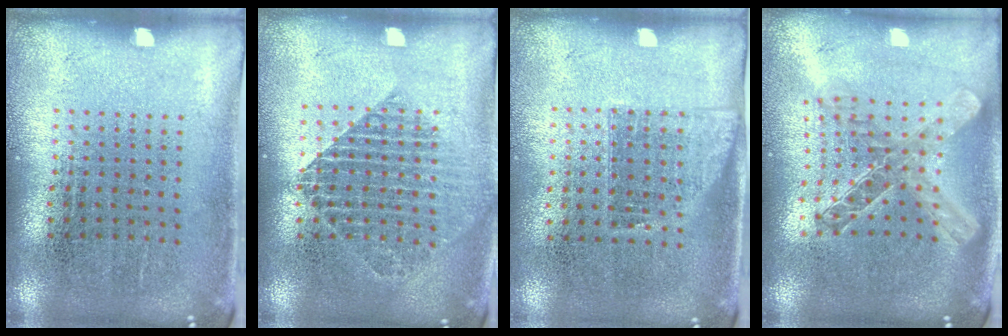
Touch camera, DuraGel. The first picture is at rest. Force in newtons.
{"total": 1.6, "press": 1.4, "slide": 0.7}
{"total": 1.2, "press": 1.0, "slide": 0.7}
{"total": 2.0, "press": 1.7, "slide": 1.0}